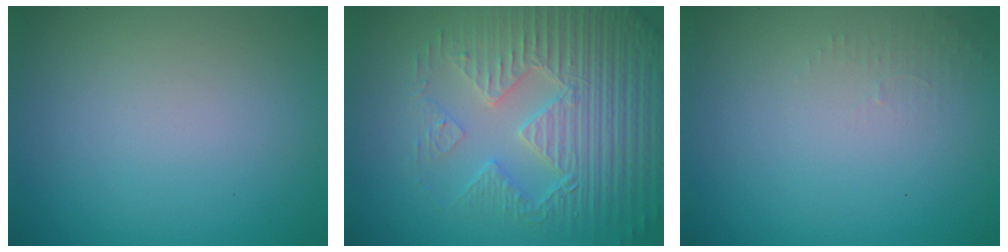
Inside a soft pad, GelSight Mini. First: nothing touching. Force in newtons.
{"total": 6.6, "press": 5.5, "slide": 3.6}
{"total": 1.0, "press": 0.9, "slide": 0.3}